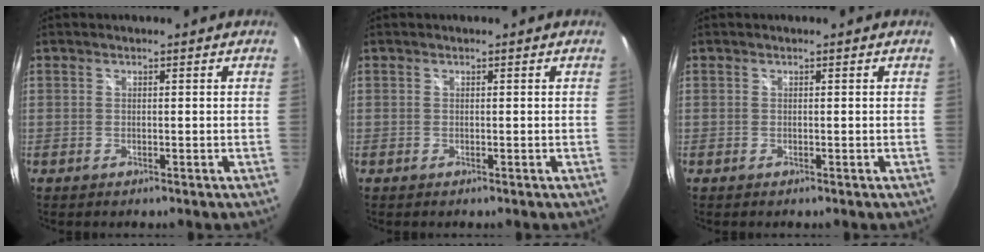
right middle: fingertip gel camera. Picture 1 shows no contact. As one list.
[{"total": 0.0}, {"total": 0.0}]